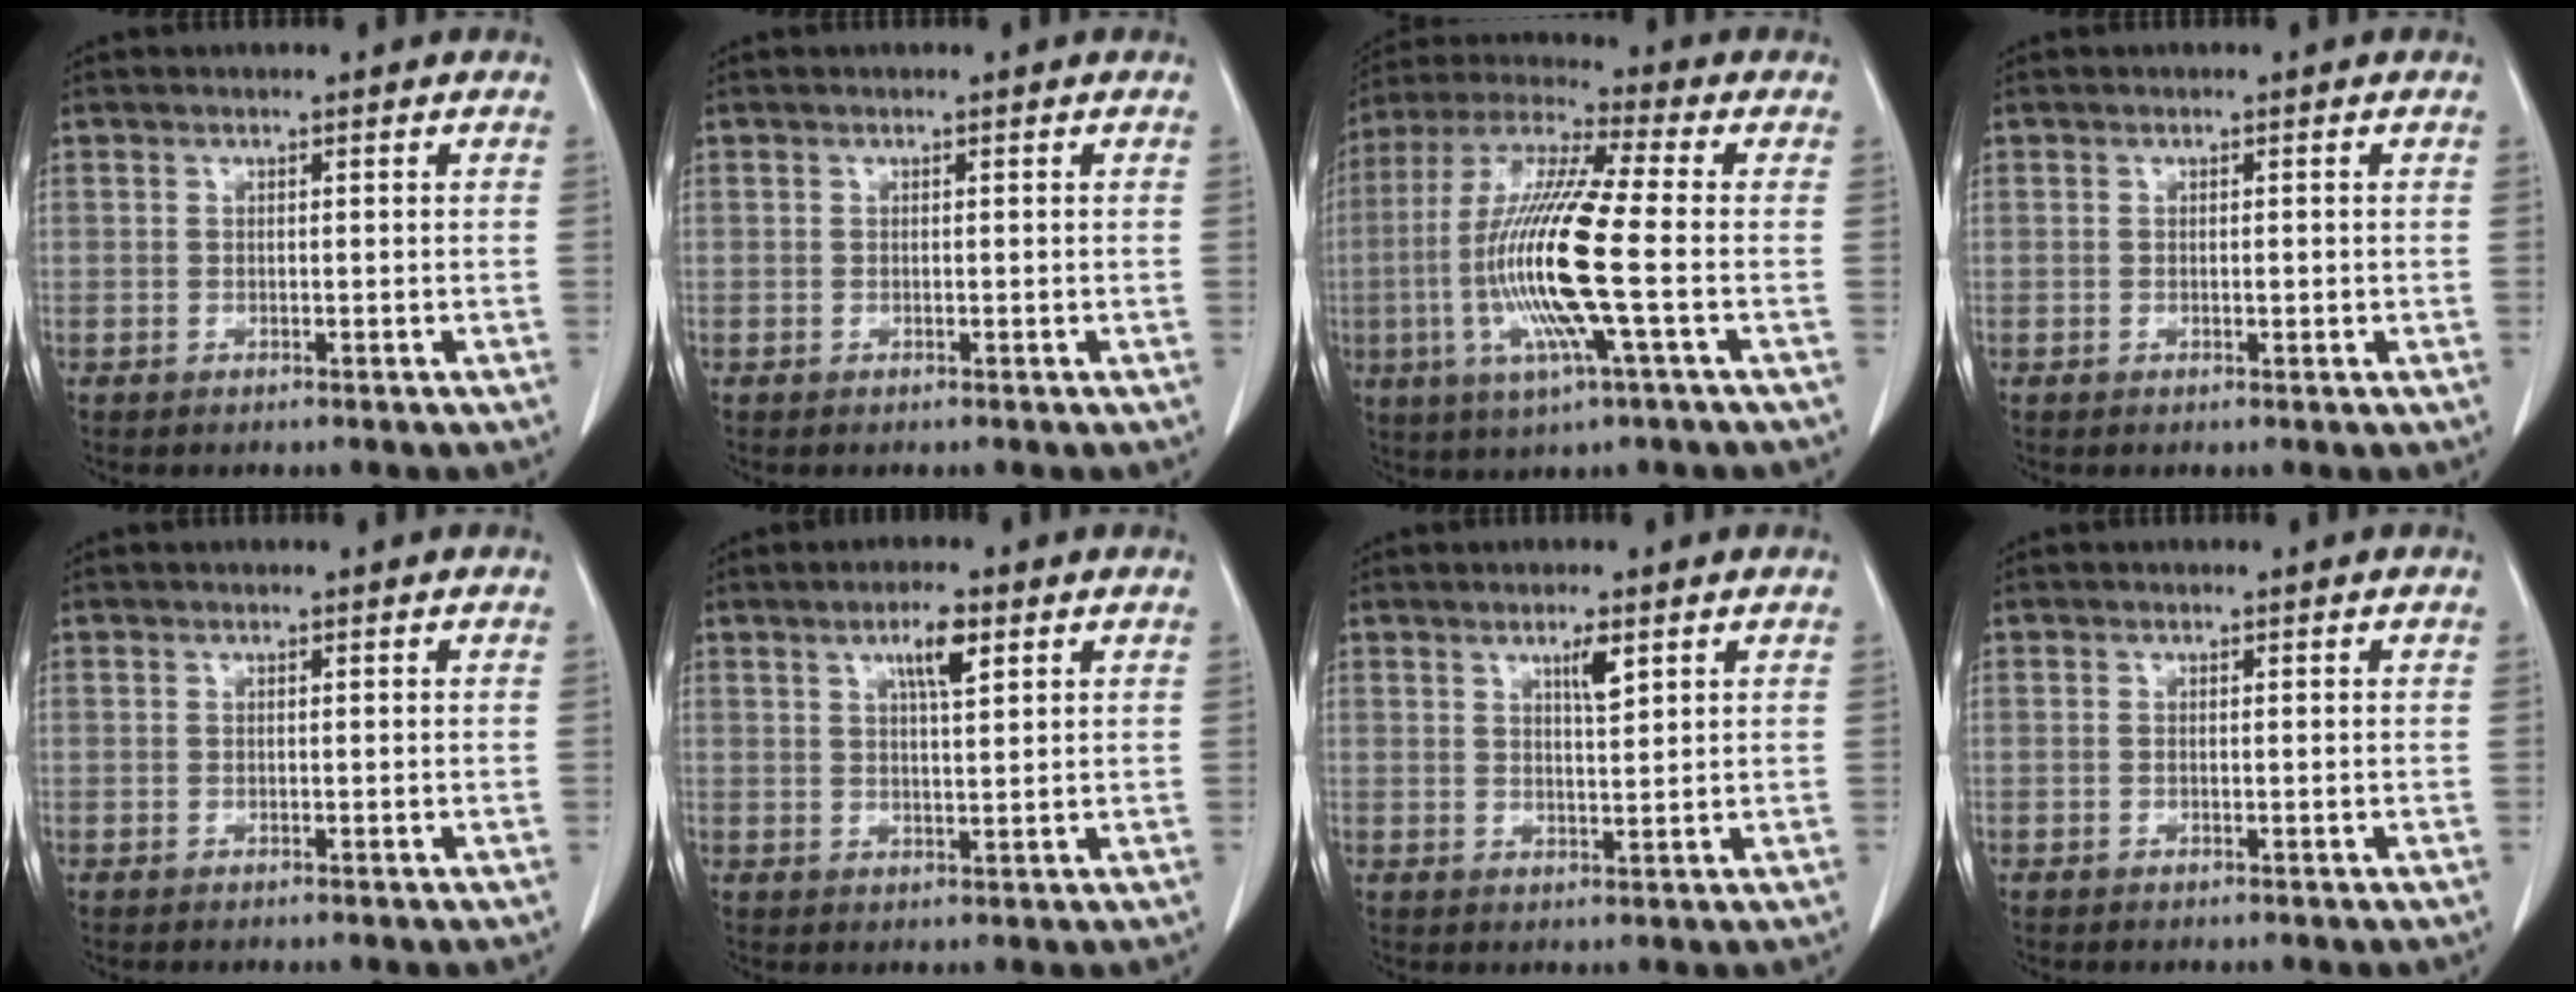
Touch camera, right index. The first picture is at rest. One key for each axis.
{"total": 0.0}
{"total": 16.1, "fx": -2.9, "fy": 0.5, "fz": 15.8, "tx": -0.330, "ty": -0.009, "tz": -0.064}
{"total": 0.8, "fx": -0.1, "fy": 0.3, "fz": 0.7, "tx": -0.013, "ty": 0.000, "tz": -0.001}
{"total": 0.0}
{"total": 4.6, "fx": 2.3, "fy": 0.7, "fz": 3.9, "tx": -0.069, "ty": 0.000, "tz": 0.040}
{"total": 3.1, "fx": 1.8, "fy": 0.4, "fz": 2.6, "tx": -0.044, "ty": -0.002, "tz": 0.032}
{"total": 0.0}